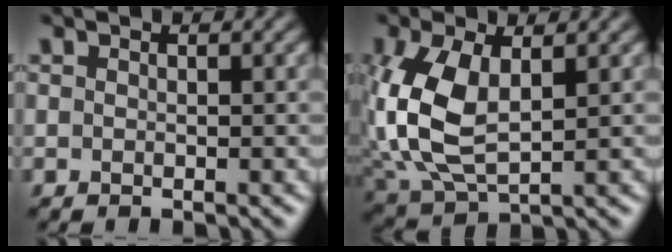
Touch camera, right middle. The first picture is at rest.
{"total": 7.8, "force": [0.8, 4.6, 6.3], "torque": [-0.163, -0.002, 0.019]}